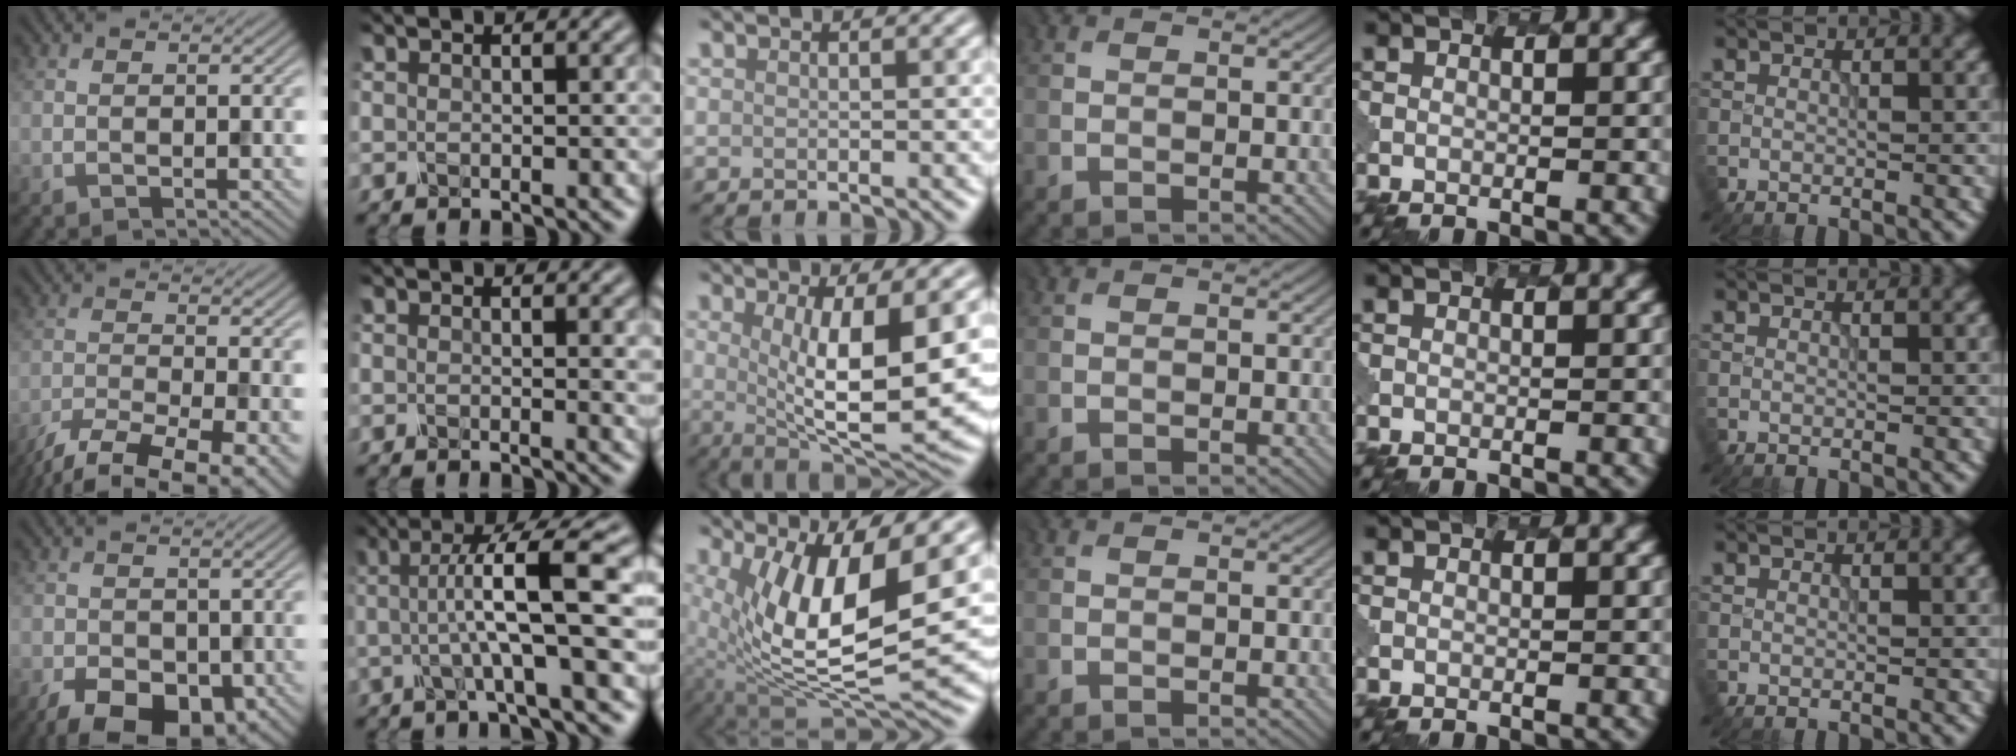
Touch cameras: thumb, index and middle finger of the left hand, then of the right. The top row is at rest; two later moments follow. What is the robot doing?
{"motion": "dispense", "object": "oil cruet"}